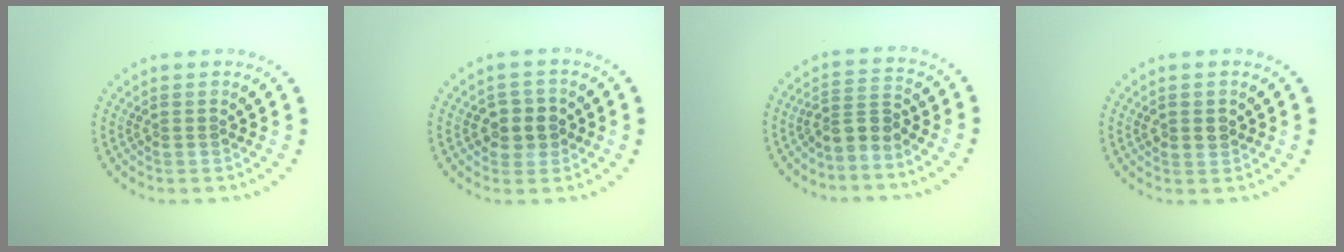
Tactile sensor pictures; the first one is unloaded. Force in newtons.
{"total": 2.8, "press": 2.6, "slide": 0.9}
{"total": 2.6, "press": 1.9, "slide": 1.8}
{"total": 1.4, "press": 1.4, "slide": 0.5}